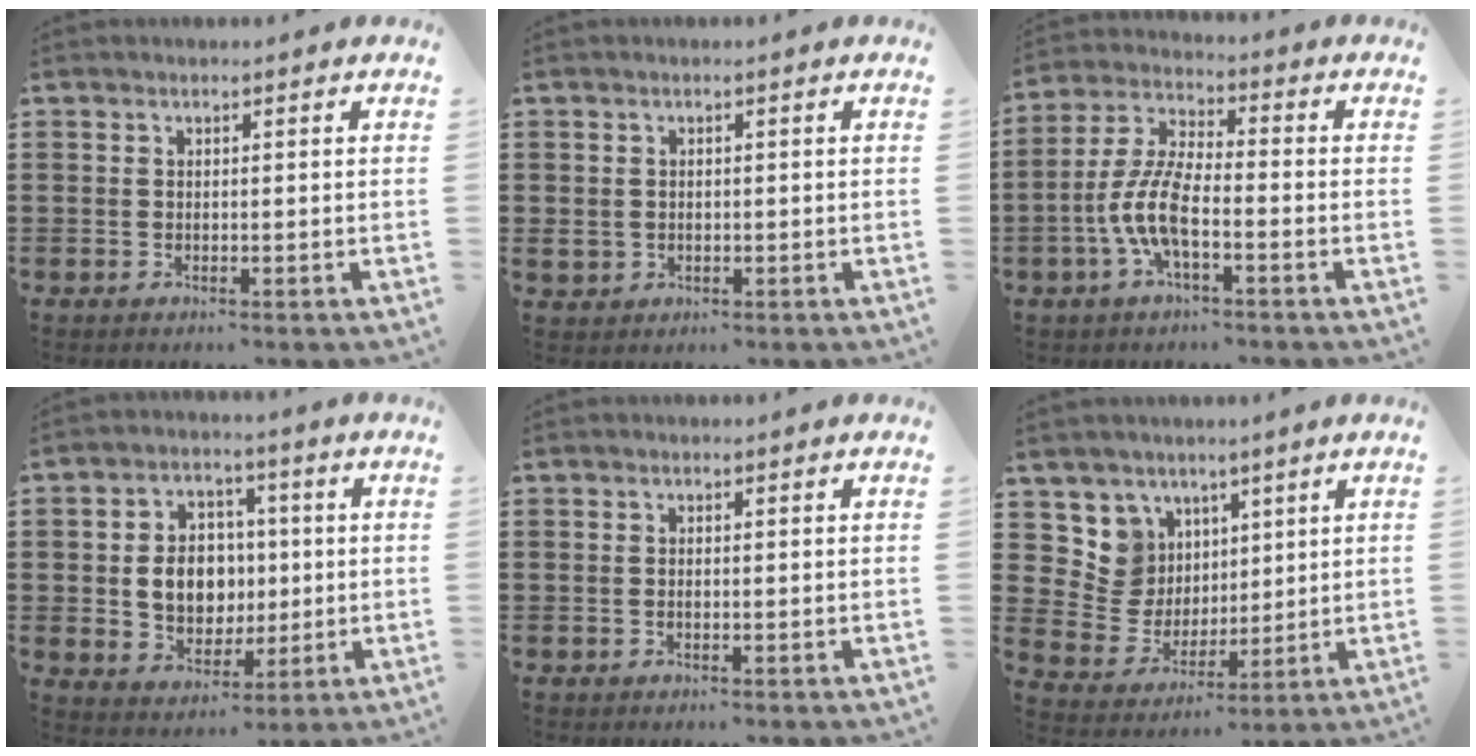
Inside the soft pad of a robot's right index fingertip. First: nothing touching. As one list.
[{"total": 1.3, "force": [-0.1, 1.2, 0.4], "torque": [-0.012, 0.006, -0.003]}, {"total": 7.8, "force": [-3.0, 2.5, 6.8], "torque": [-0.170, -0.012, -0.065]}, {"total": 7.7, "force": [0.1, 6.4, 4.4], "torque": [-0.077, 0.012, -0.001]}, {"total": 0.0}, {"total": 7.6, "force": [3.9, 6.5, 0.3], "torque": [-0.045, -0.026, 0.078]}]